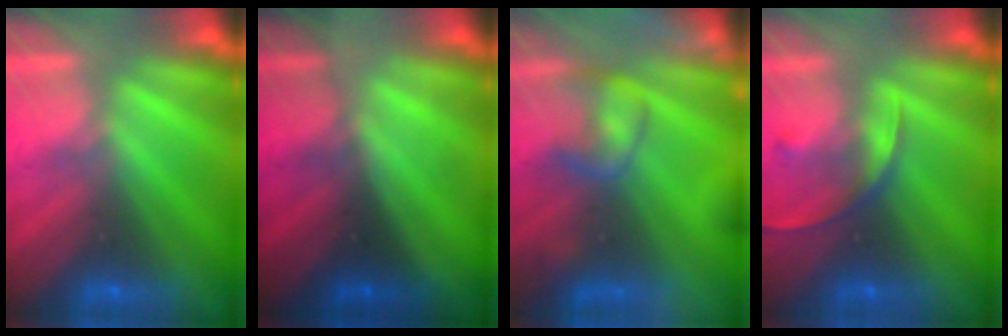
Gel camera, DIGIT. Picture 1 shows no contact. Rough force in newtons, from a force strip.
{"total": 1.4}
{"total": 8.5}
{"total": 2.4}